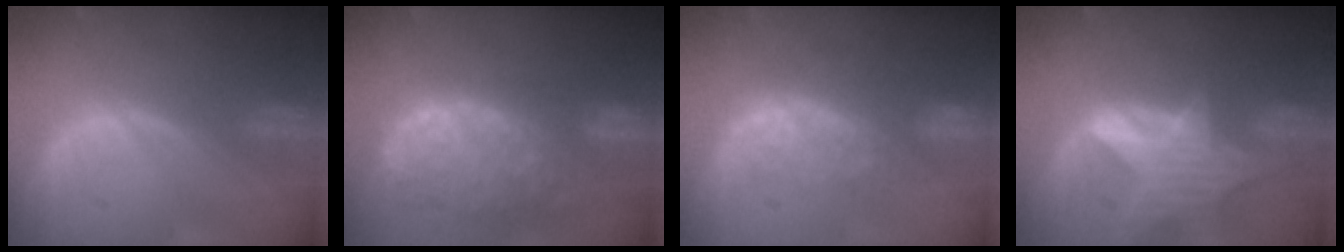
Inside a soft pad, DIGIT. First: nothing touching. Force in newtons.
{"total": 13.3, "press": 11.0, "slide": 7.5}
{"total": 7.9, "press": 7.6, "slide": 2.1}
{"total": 8.3, "press": 7.4, "slide": 3.8}